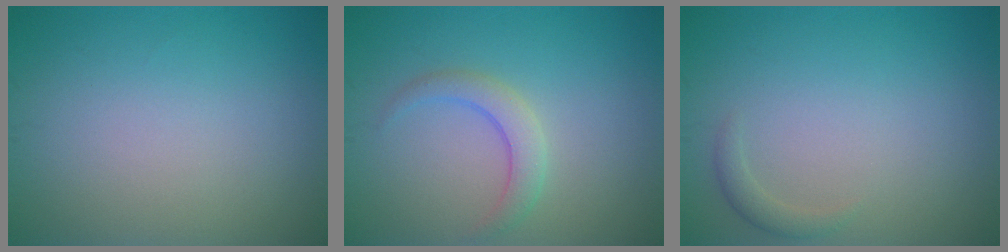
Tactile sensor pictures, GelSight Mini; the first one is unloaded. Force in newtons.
{"total": 2.4, "press": 2.4, "slide": 0.1}
{"total": 1.1, "press": 1.1, "slide": 0.0}